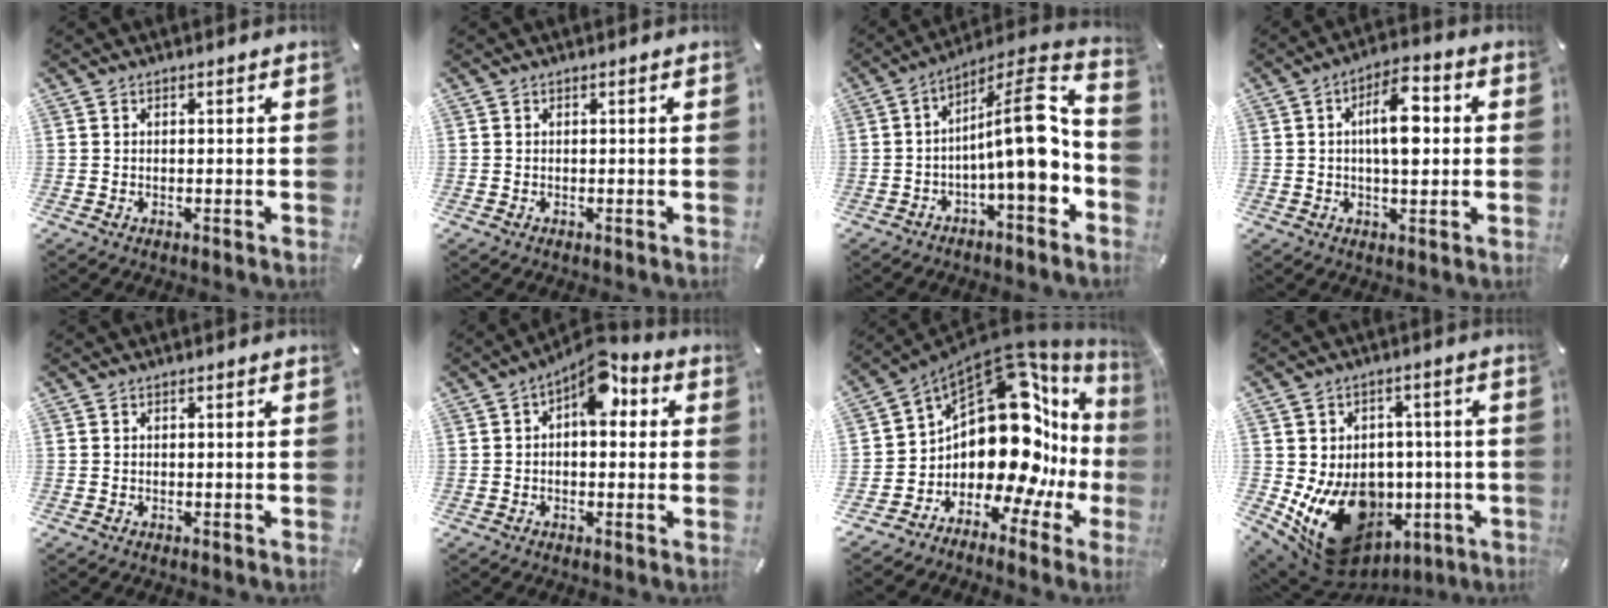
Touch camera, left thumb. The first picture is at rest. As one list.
[{"total": 0.0}, {"total": 17.3, "force": [-2.1, 5.1, 16.4], "torque": [-0.250, -0.017, -0.042]}, {"total": 10.7, "force": [1.4, 4.9, 9.4], "torque": [-0.148, 0.002, 0.018]}, {"total": 0.0}, {"total": 8.9, "force": [3.6, 4.9, 6.4], "torque": [-0.083, -0.023, 0.057]}, {"total": 21.0, "force": [4.6, 11.6, 16.9], "torque": [-0.291, -0.078, 0.086]}, {"total": 17.4, "force": [-5.0, 13.2, 10.2], "torque": [-0.165, 0.011, -0.065]}]